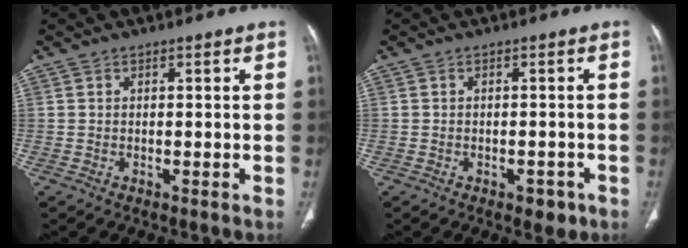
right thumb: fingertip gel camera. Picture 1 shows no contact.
{"total": 2.9, "force": [-1.6, 1.7, 1.7], "torque": [-0.011, 0.006, -0.014]}